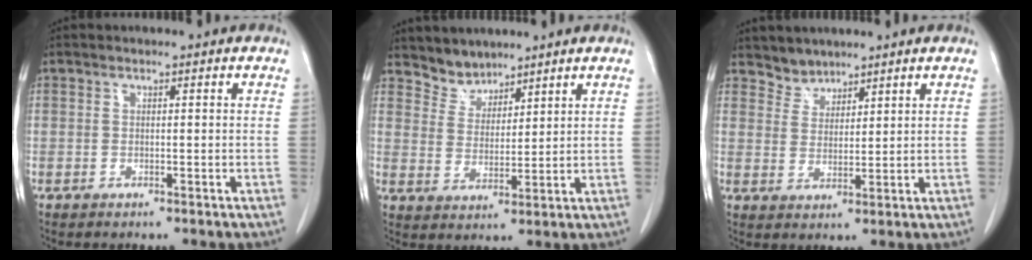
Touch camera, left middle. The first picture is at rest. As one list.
[{"total": 4.4, "force": [4.0, 1.8, -0.2], "torque": [0.007, 0.006, 0.080]}, {"total": 3.3, "force": [3.0, 1.4, -0.4], "torque": [0.015, 0.003, 0.054]}]